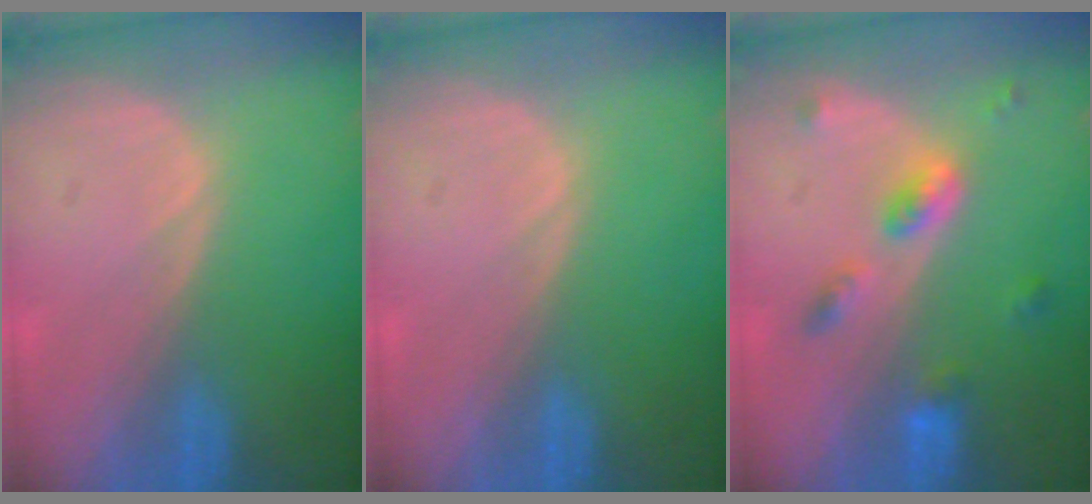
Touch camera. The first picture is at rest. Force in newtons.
{"total": 0.0}
{"total": 4.8, "press": 4.4, "slide": 1.8}